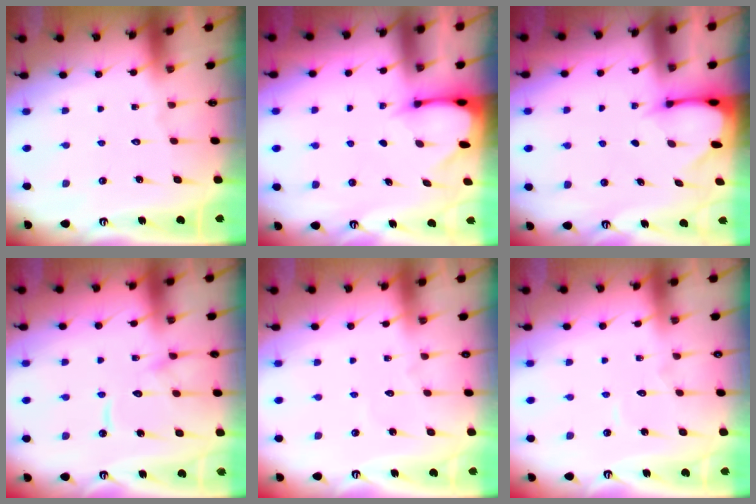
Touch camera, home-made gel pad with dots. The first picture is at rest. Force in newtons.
{"total": 2.4, "press": 2.4, "slide": 0.3}
{"total": 2.4, "press": 2.4, "slide": 0.3}
{"total": 11.4, "press": 11.3, "slide": 1.2}
{"total": 2.0, "press": 2.0, "slide": 0.1}
{"total": 3.0, "press": 3.0, "slide": 0.3}